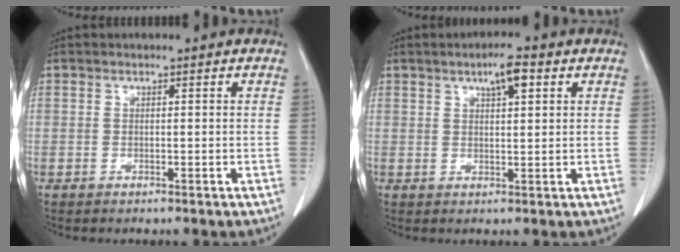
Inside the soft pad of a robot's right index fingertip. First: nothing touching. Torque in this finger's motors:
{"motor_torque": [0.06, 0.15, 0.04, 0.04]}